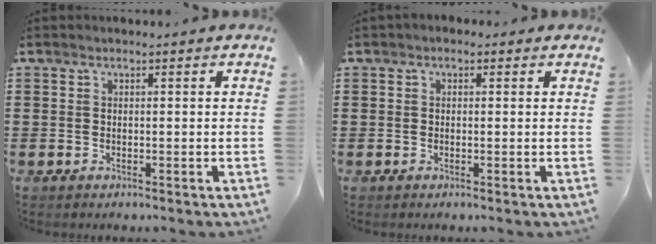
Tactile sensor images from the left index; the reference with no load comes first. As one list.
[{"total": 0.7, "force": [0.0, 0.6, 0.4], "torque": [-0.008, 0.005, -0.002]}]